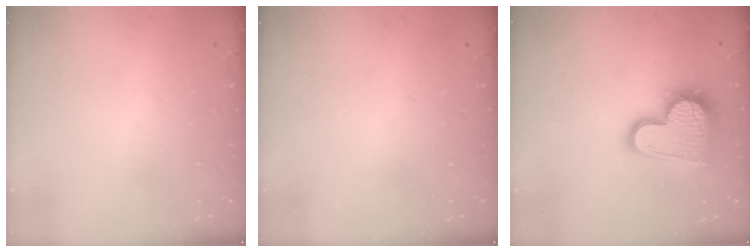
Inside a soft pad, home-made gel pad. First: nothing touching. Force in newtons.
{"total": 0.0}
{"total": 18.9, "press": 18.9, "slide": 1.5}